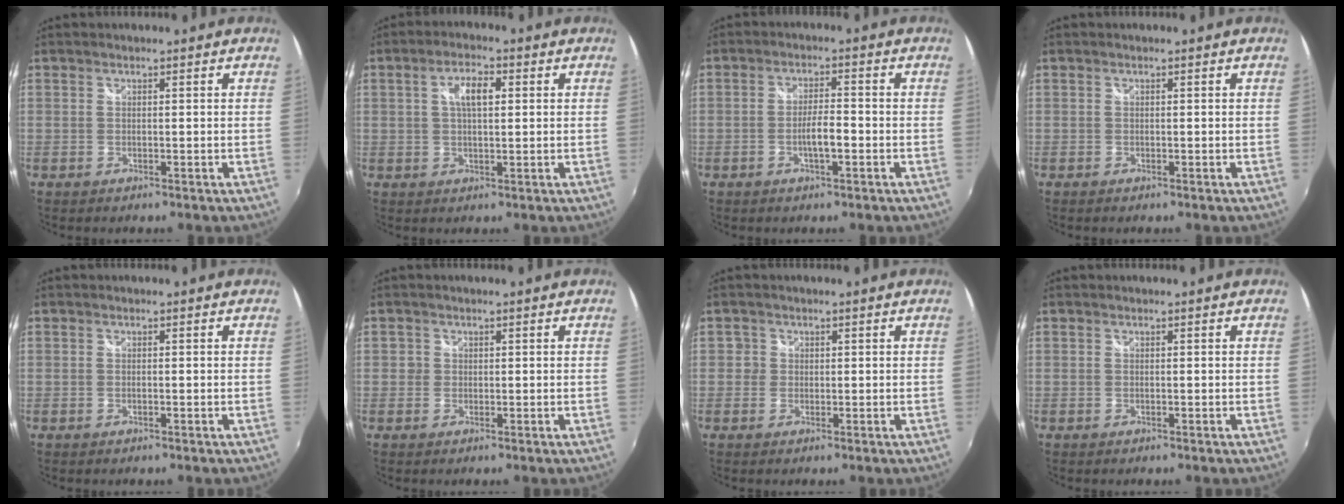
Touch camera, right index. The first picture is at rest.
{"total": 5.0, "force": [1.2, 2.0, 4.5], "torque": [-0.080, 0.012, 0.021]}
{"total": 4.0, "force": [-1.5, 0.8, 3.6], "torque": [-0.067, 0.000, -0.025]}
{"total": 0.0}
{"total": 0.0}
{"total": 1.5, "force": [-0.1, 1.4, 0.2], "torque": [-0.004, -0.001, -0.006]}
{"total": 1.7, "force": [-0.2, 1.7, 0.1], "torque": [-0.003, 0.000, -0.007]}
{"total": 0.0}